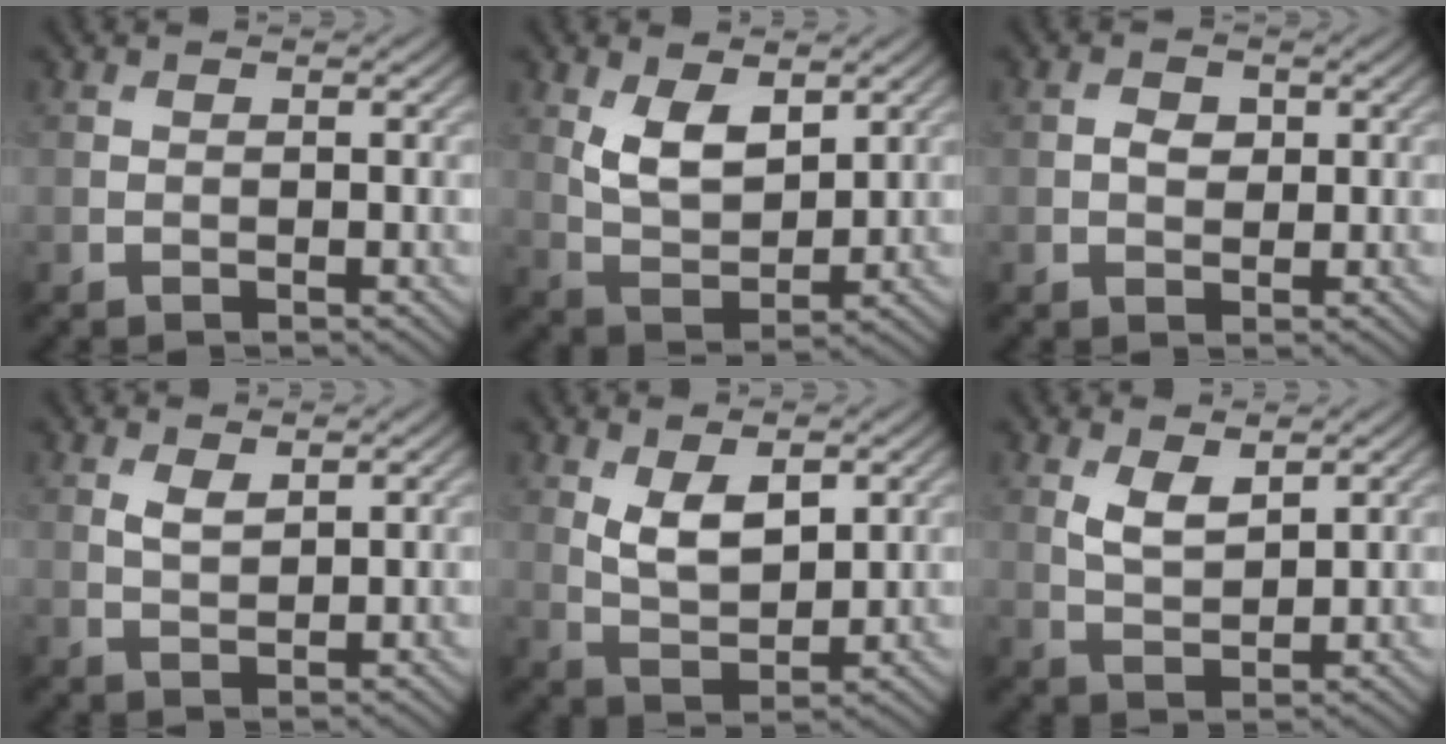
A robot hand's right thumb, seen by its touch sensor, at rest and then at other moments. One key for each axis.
{"total": 6.4, "fx": 2.7, "fy": 3.4, "fz": 4.7, "tx": -0.099, "ty": -0.013, "tz": 0.056}
{"total": 1.8, "fx": 0.3, "fy": 1.4, "fz": 1.2, "tx": -0.023, "ty": -0.002, "tz": 0.001}
{"total": 2.0, "fx": 1.1, "fy": 0.9, "fz": 1.4, "tx": -0.034, "ty": -0.003, "tz": 0.026}
{"total": 5.6, "fx": 2.1, "fy": 2.9, "fz": 4.4, "tx": -0.091, "ty": -0.009, "tz": 0.044}
{"total": 3.6, "fx": 1.9, "fy": 1.6, "fz": 2.6, "tx": -0.061, "ty": -0.007, "tz": 0.042}